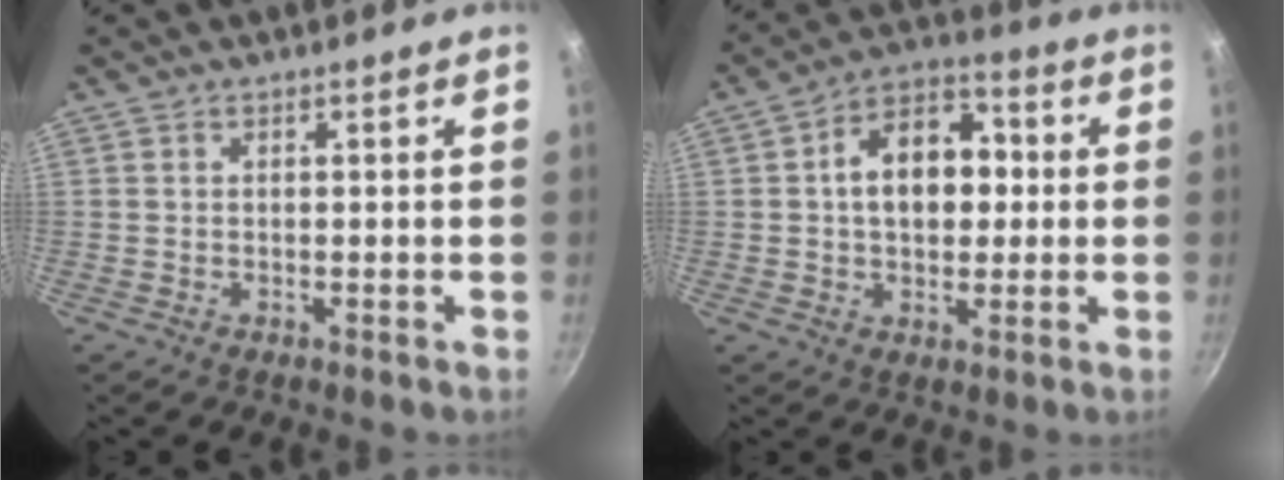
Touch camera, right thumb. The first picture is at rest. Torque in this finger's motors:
{"motor_torque": [-0.78, 1.09, 1.02, 0.19, 0.08]}